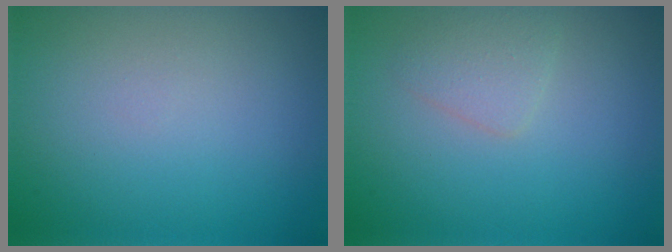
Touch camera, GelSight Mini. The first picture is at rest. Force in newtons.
{"total": 1.5, "press": 1.5, "slide": 0.1}